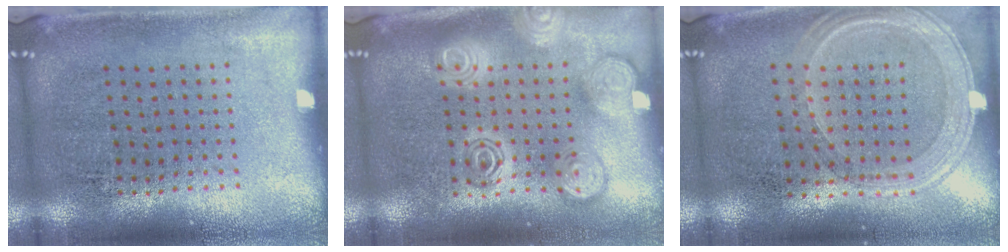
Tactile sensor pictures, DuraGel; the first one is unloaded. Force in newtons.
{"total": 2.7, "press": 2.7, "slide": 0.3}
{"total": 1.2, "press": 1.1, "slide": 0.4}